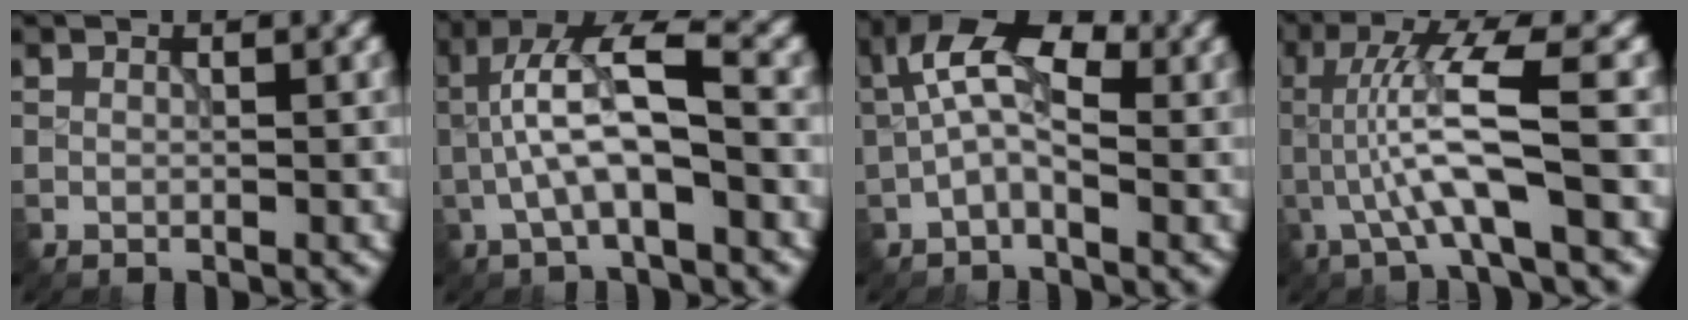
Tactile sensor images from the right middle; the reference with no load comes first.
{"total": 7.1, "force": [-0.9, 2.2, 6.7], "torque": [-0.131, 0.024, -0.023]}
{"total": 6.7, "force": [0.5, 3.4, 5.7], "torque": [-0.114, 0.025, -0.007]}
{"total": 6.2, "force": [-1.0, 0.7, 6.1], "torque": [-0.120, 0.016, -0.018]}